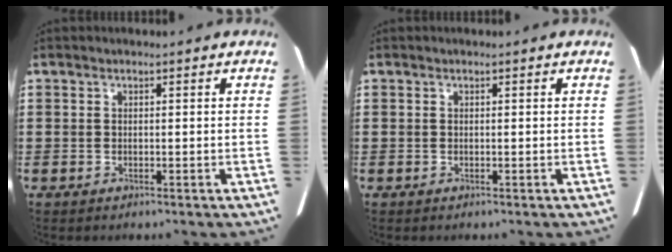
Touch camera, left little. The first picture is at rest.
{"total": 0.0}